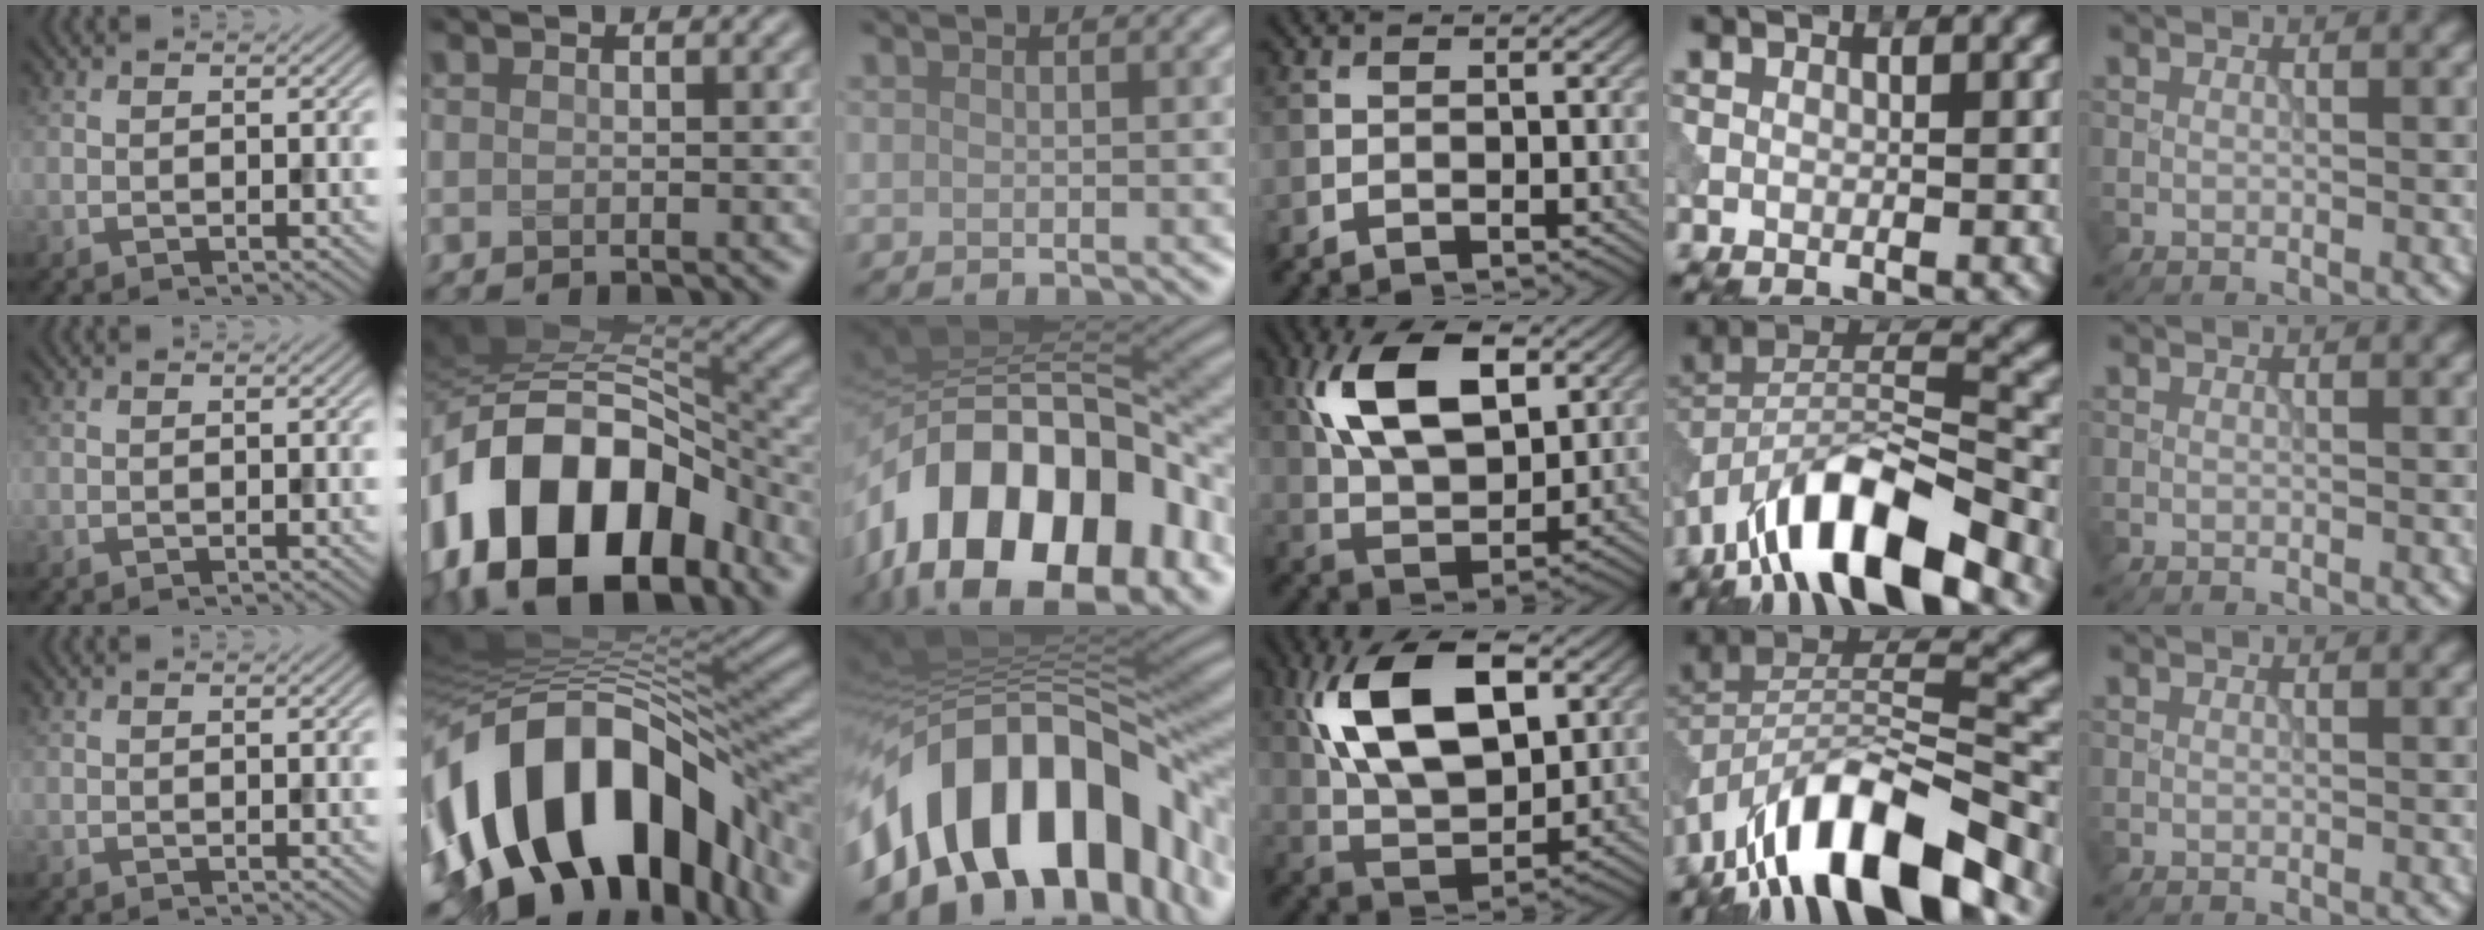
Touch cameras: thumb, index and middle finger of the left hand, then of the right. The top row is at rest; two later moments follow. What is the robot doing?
{"motion": "insert", "object": "peg toy"}